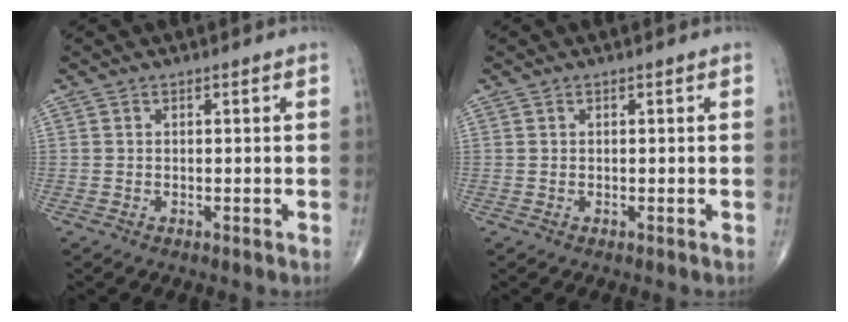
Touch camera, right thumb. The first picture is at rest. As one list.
[{"total": 0.0}]